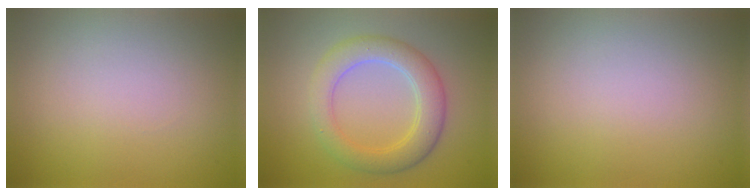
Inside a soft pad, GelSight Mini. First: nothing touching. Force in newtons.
{"total": 4.6, "press": 4.6, "slide": 0.3}
{"total": 0.0}